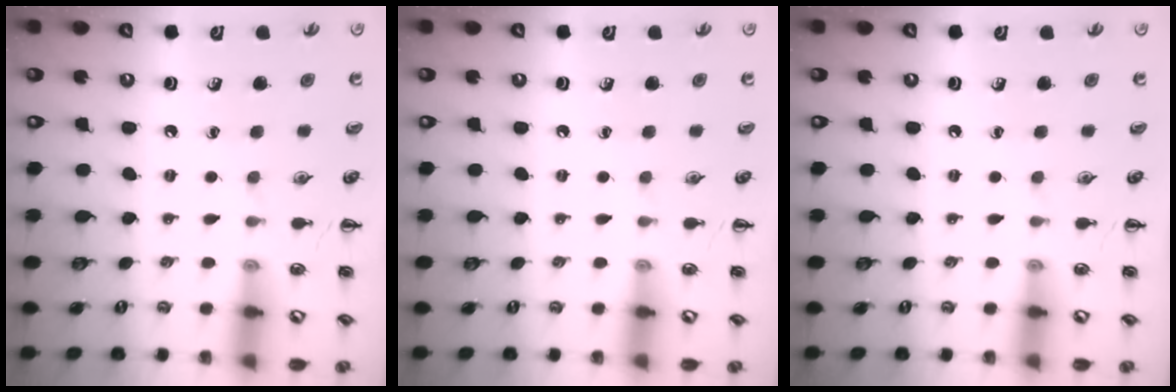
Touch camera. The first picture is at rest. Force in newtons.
{"total": 0.0}
{"total": 0.0}